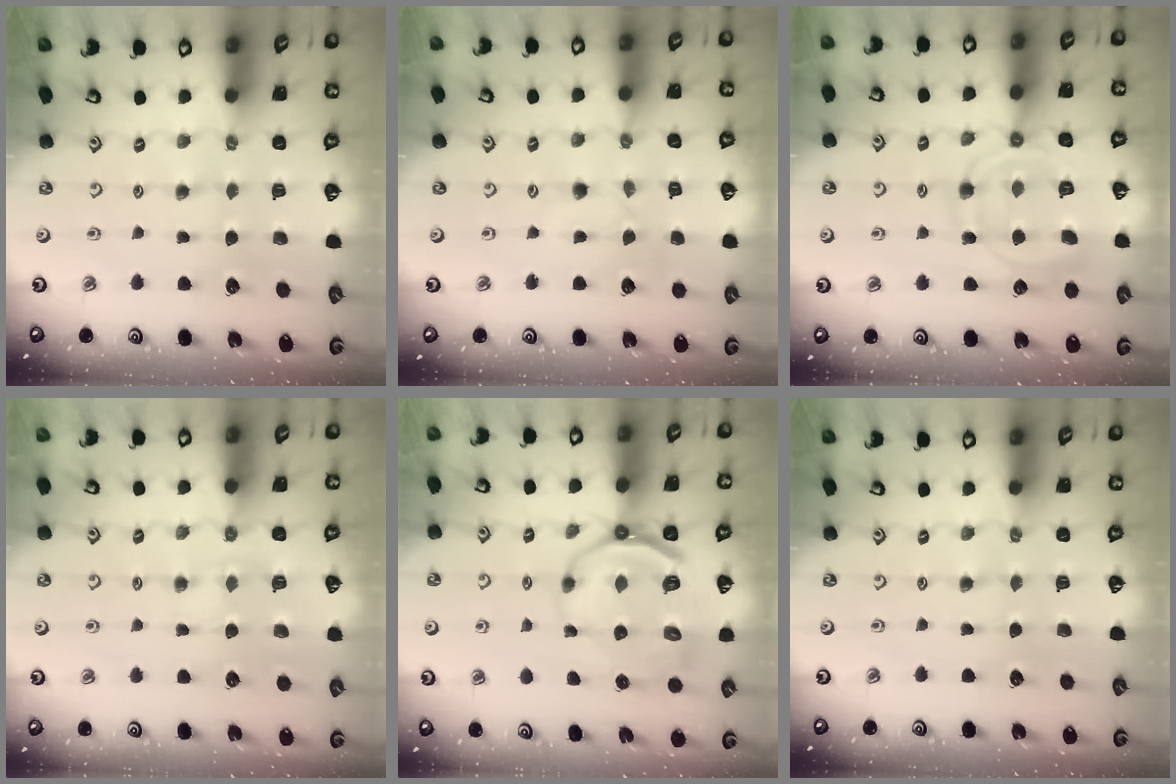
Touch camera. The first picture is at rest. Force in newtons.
{"total": 0.6, "press": 0.5, "slide": 0.2}
{"total": 11.8, "press": 11.8, "slide": 1.3}
{"total": 5.6, "press": 5.5, "slide": 0.9}
{"total": 9.1, "press": 8.6, "slide": 3.0}
{"total": 0.0}